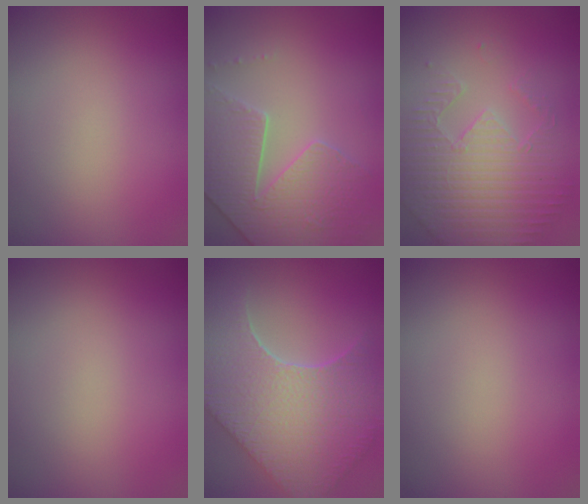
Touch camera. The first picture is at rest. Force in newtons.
{"total": 5.0, "press": 4.8, "slide": 1.3}
{"total": 4.8, "press": 4.4, "slide": 1.9}
{"total": 0.0}
{"total": 9.7, "press": 7.1, "slide": 6.6}
{"total": 0.0}